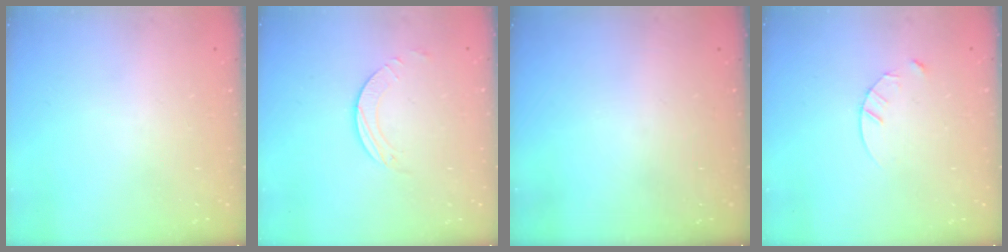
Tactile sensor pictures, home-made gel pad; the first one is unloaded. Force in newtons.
{"total": 2.5, "press": 2.5, "slide": 0.2}
{"total": 0.0}
{"total": 4.1, "press": 4.1, "slide": 0.5}